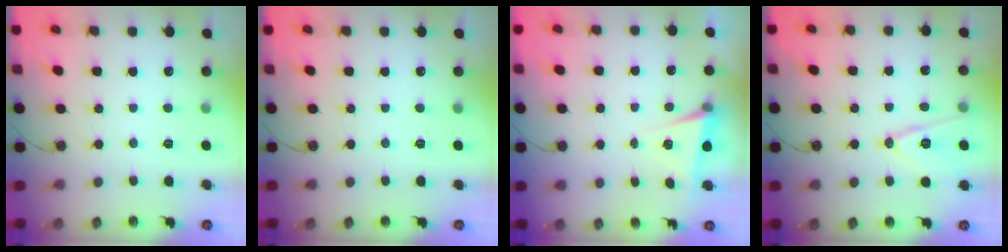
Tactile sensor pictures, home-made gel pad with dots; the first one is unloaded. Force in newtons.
{"total": 0.0}
{"total": 4.4, "press": 2.5, "slide": 3.7}
{"total": 12.7, "press": 12.3, "slide": 3.3}